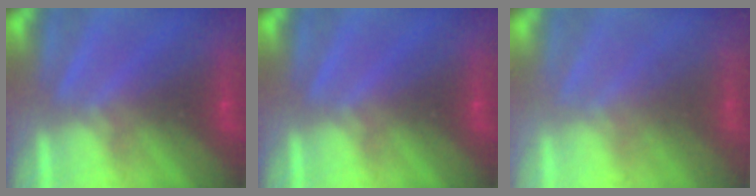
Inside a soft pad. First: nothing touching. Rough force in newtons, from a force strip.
{"total": 0.0}
{"total": 2.2}